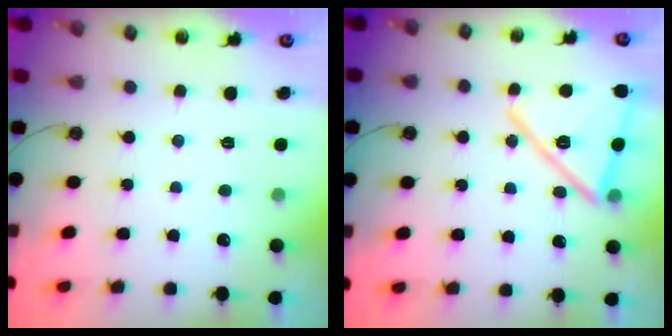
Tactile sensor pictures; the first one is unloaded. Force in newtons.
{"total": 17.6, "press": 17.6, "slide": 1.5}